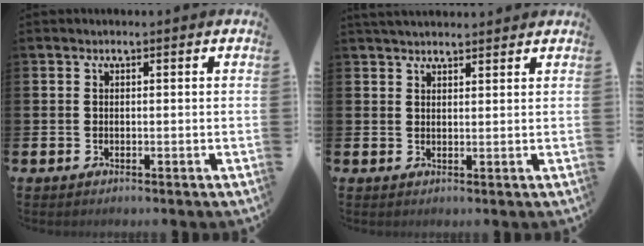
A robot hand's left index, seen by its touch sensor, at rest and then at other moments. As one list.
[{"total": 2.5, "force": [2.5, 0.5, 0.4], "torque": [-0.001, -0.011, 0.043]}]